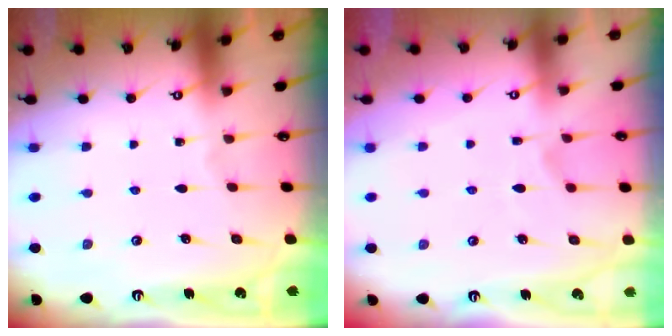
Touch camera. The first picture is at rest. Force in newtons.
{"total": 5.3, "press": 5.1, "slide": 1.2}